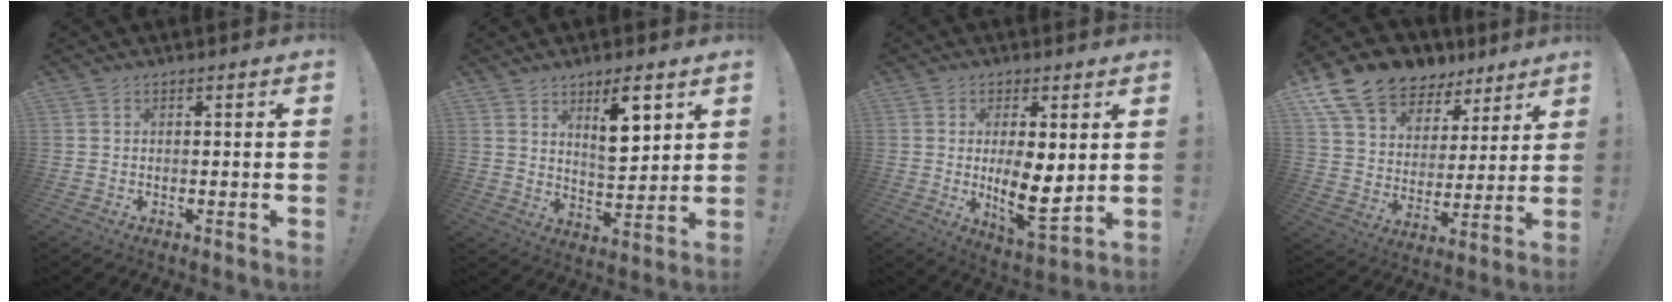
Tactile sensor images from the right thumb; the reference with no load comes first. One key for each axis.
{"total": 10.1, "fx": 5.9, "fy": 4.0, "fz": 7.2, "tx": -0.089, "ty": -0.034, "tz": 0.099}
{"total": 11.0, "fx": -0.1, "fy": 4.4, "fz": 10.1, "tx": -0.164, "ty": -0.024, "tz": -0.001}
{"total": 13.7, "fx": 9.9, "fy": 8.5, "fz": 4.3, "tx": -0.082, "ty": -0.072, "tz": 0.187}